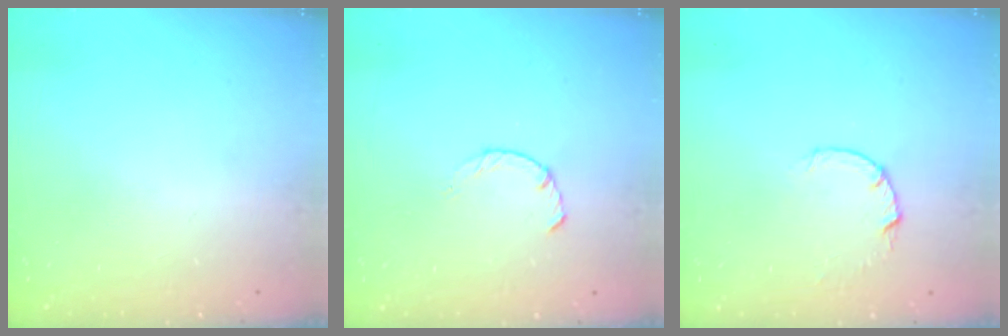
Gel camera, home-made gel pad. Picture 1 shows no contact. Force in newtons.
{"total": 2.4, "press": 2.3, "slide": 0.4}
{"total": 2.6, "press": 2.6, "slide": 0.4}